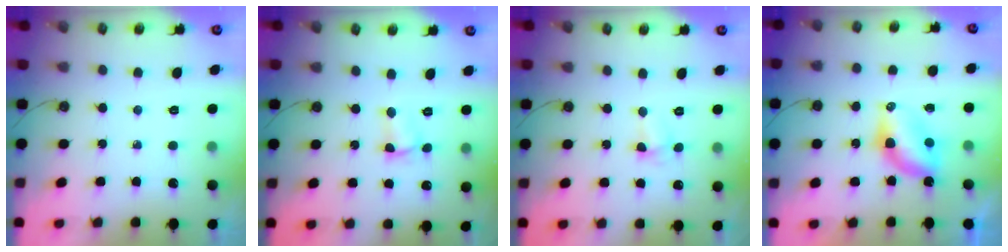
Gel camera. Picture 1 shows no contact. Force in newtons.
{"total": 2.1, "press": 2.0, "slide": 0.5}
{"total": 2.5, "press": 2.4, "slide": 0.5}
{"total": 6.8, "press": 6.8, "slide": 0.3}